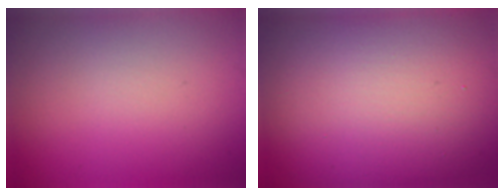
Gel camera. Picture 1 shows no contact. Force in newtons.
{"total": 17.0, "press": 17.0, "slide": 1.0}